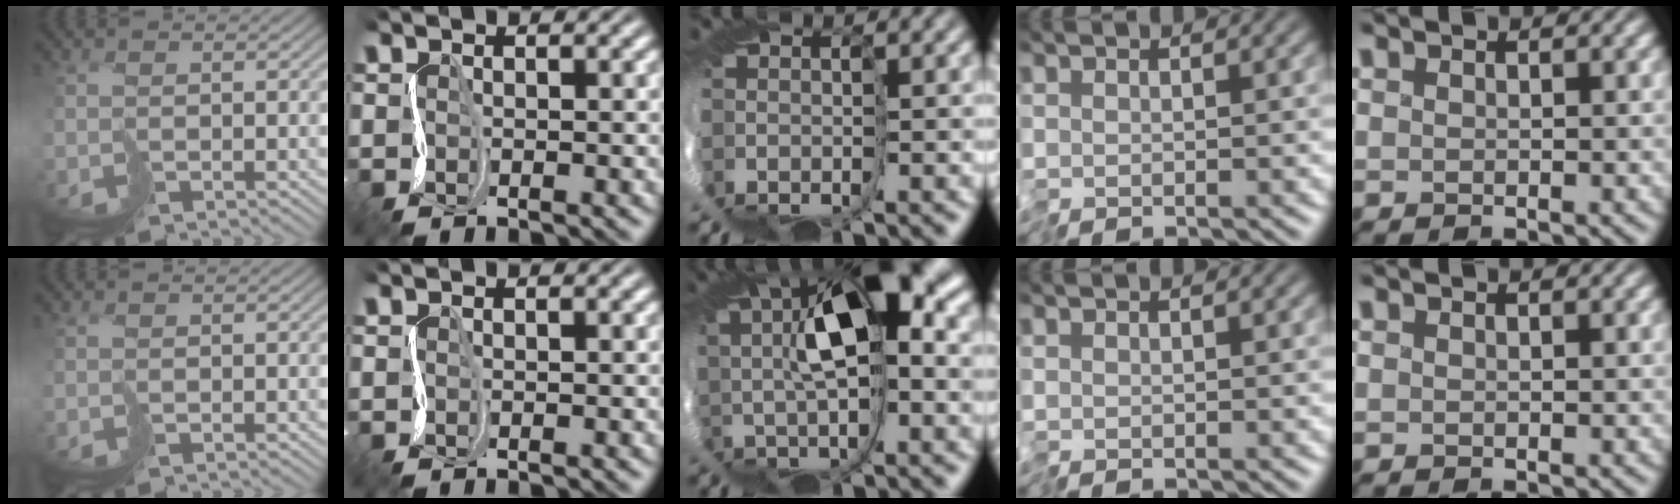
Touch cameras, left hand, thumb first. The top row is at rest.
{"middle": {"total": 7.8, "force": [5.2, -1.0, 5.7], "torque": [-0.101, 0.023, 0.074]}}